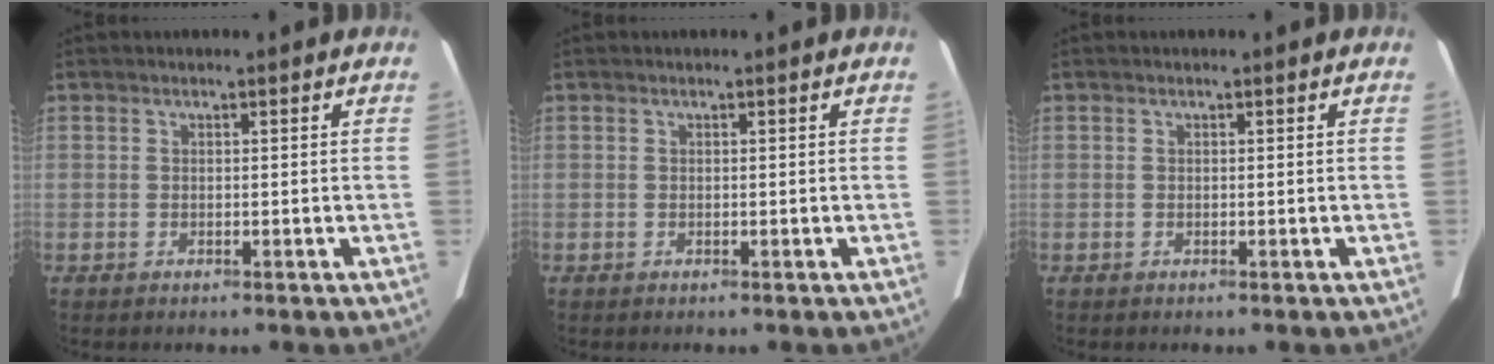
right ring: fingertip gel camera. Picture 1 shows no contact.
{"total": 0.0}
{"total": 0.0}